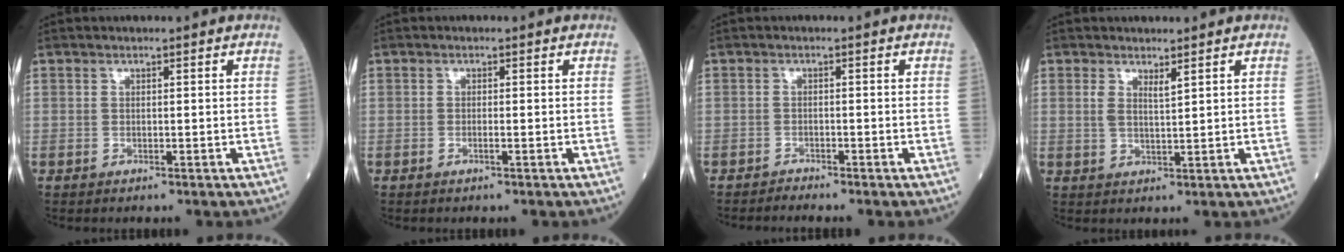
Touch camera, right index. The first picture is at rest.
{"total": 0.9, "force": [-0.4, -0.1, 0.8], "torque": [-0.018, 0.000, -0.007]}
{"total": 1.3, "force": [-1.2, -0.4, -0.2], "torque": [0.005, -0.004, -0.022]}
{"total": 2.2, "force": [1.4, 0.3, 1.7], "torque": [-0.036, -0.007, 0.027]}